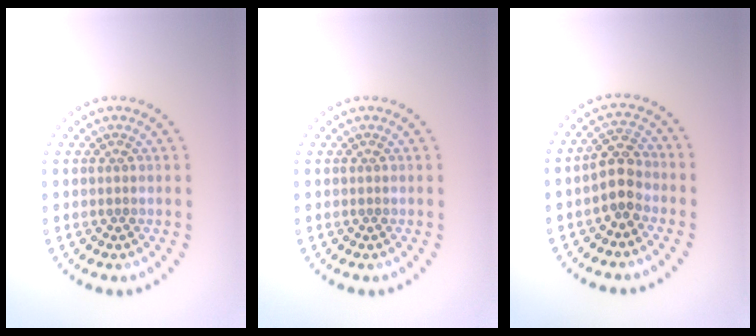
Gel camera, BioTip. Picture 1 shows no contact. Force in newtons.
{"total": 0.0}
{"total": 2.9, "press": 2.8, "slide": 0.9}